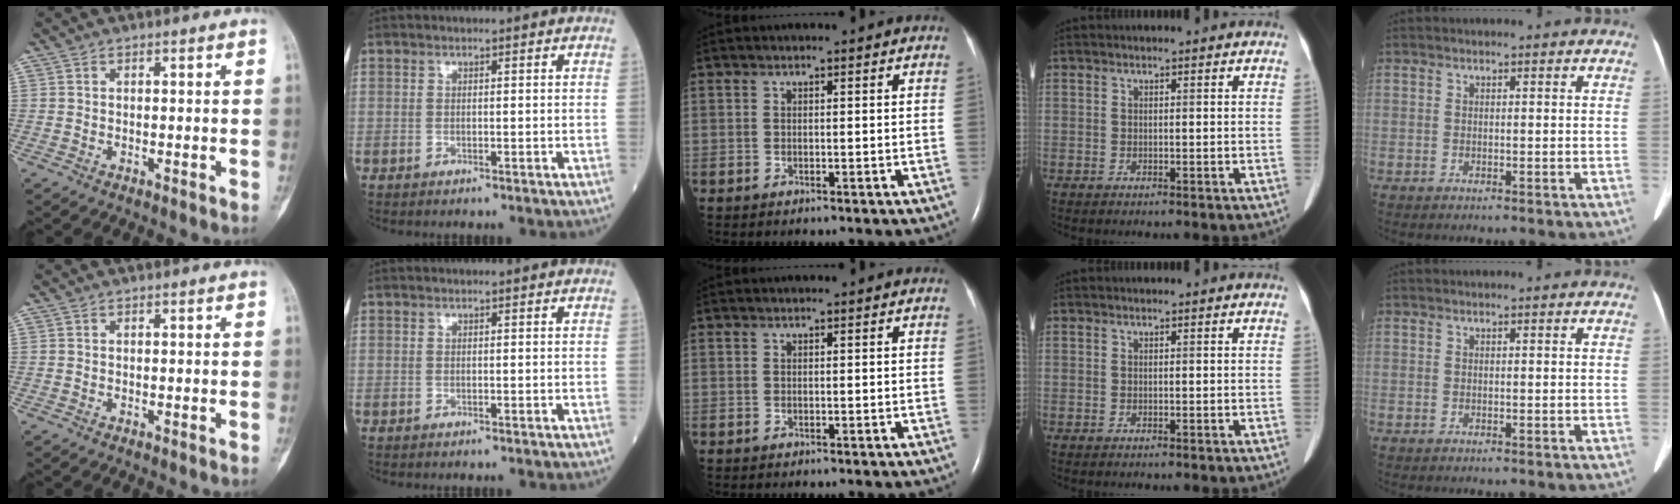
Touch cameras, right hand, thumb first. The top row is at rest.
{}